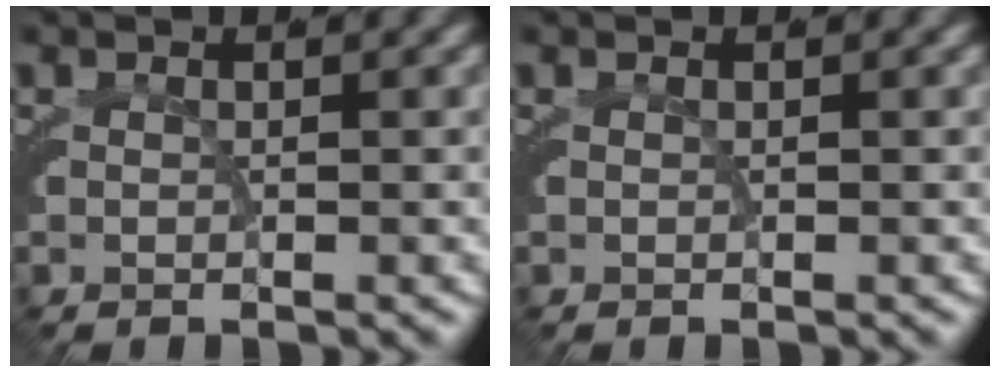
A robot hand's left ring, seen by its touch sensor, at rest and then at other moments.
{"total": 0.0}